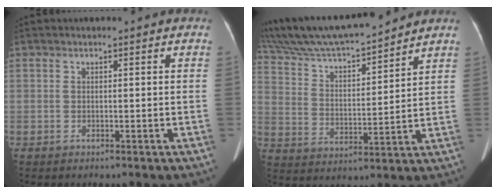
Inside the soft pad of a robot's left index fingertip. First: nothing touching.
{"total": 17.8, "force": [16.1, 1.7, 7.3], "torque": [-0.139, 0.020, 0.285]}